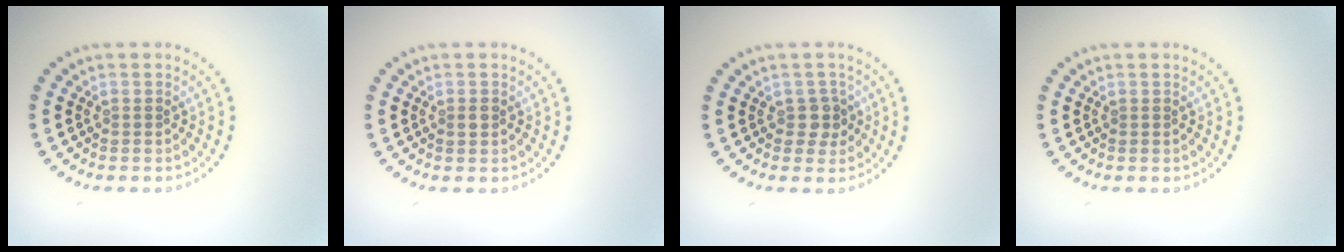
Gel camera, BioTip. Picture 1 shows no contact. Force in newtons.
{"total": 1.0, "press": 1.0, "slide": 0.1}
{"total": 1.7, "press": 1.5, "slide": 0.8}
{"total": 0.0}